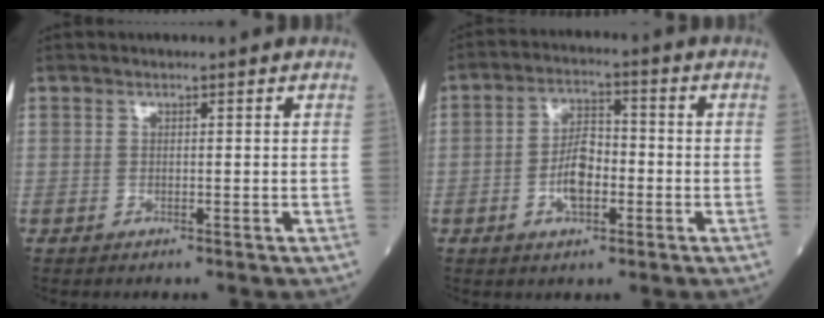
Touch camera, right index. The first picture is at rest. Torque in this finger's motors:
{"motor_torque": [1.11, -0.25, 0.54, 0.14]}